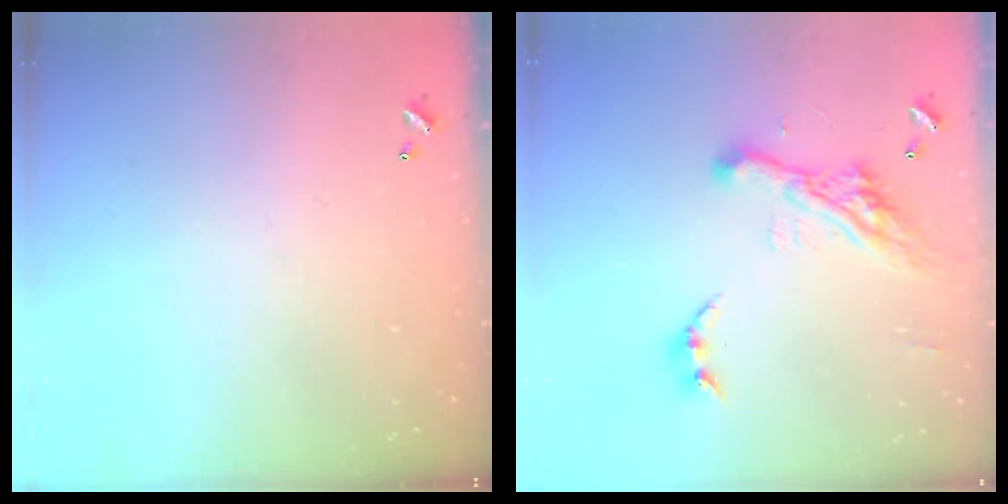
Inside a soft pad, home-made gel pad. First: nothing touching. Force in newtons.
{"total": 14.0, "press": 13.9, "slide": 1.7}